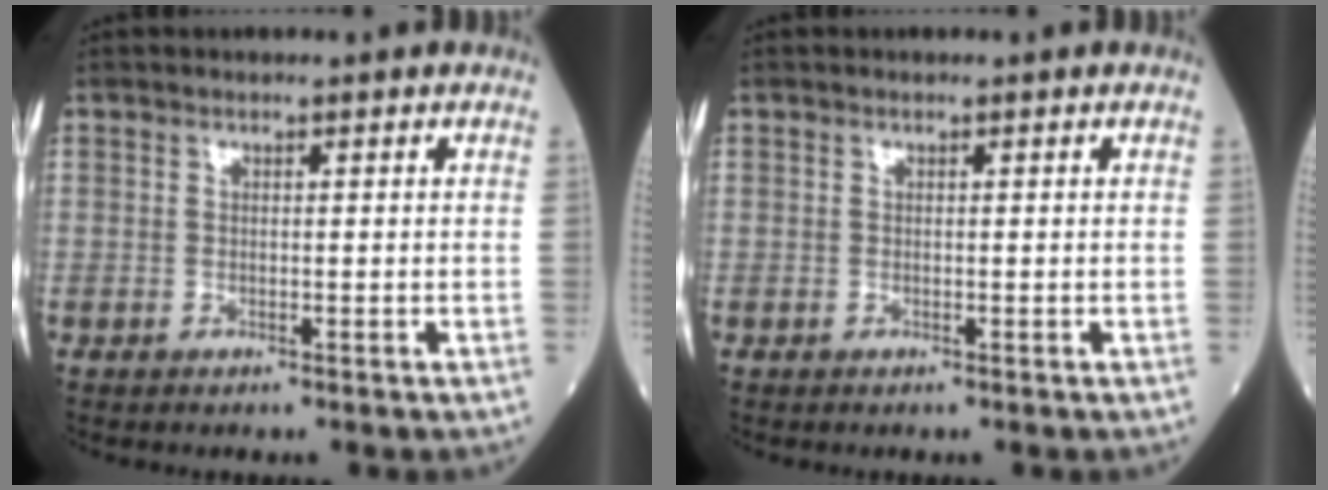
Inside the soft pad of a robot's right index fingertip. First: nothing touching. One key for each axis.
{"total": 0.0}